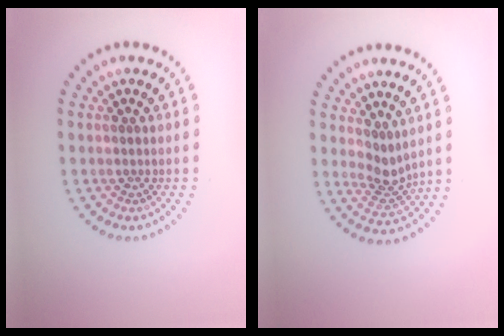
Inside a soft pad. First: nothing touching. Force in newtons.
{"total": 2.2, "press": 1.8, "slide": 1.4}